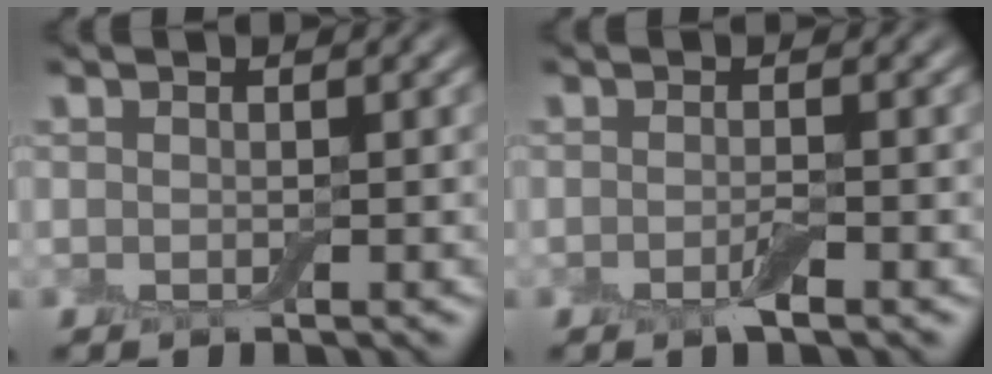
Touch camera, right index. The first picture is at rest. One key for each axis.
{"total": 1.3, "fx": -0.7, "fy": 0.2, "fz": 1.1, "tx": -0.022, "ty": -0.003, "tz": -0.015}